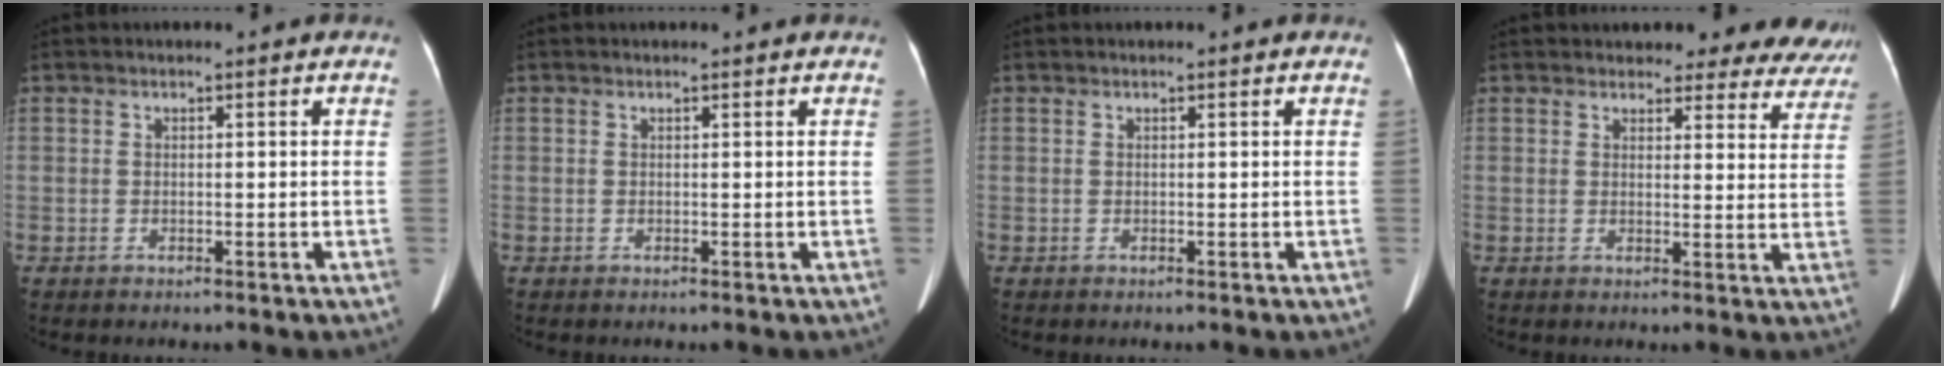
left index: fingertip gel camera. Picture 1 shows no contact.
{"total": 1.9, "force": [1.7, 0.2, 0.6], "torque": [-0.006, -0.001, 0.013]}
{"total": 1.2, "force": [1.0, 0.2, 0.5], "torque": [-0.004, 0.003, 0.009]}
{"total": 16.1, "force": [15.0, 4.8, 3.0], "torque": [0.002, -0.042, 0.145]}